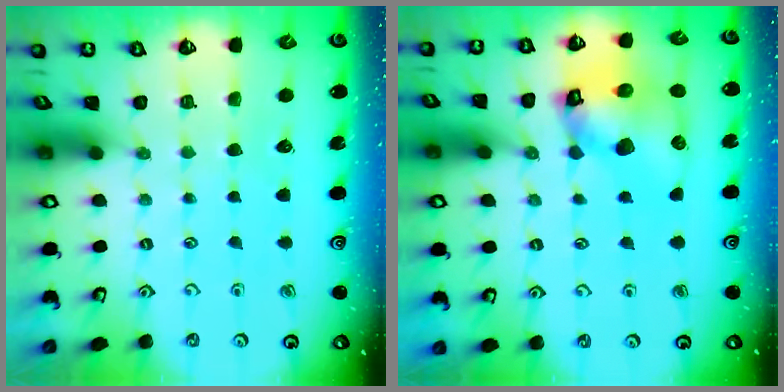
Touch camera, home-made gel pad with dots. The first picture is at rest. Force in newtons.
{"total": 14.2, "press": 14.0, "slide": 2.0}